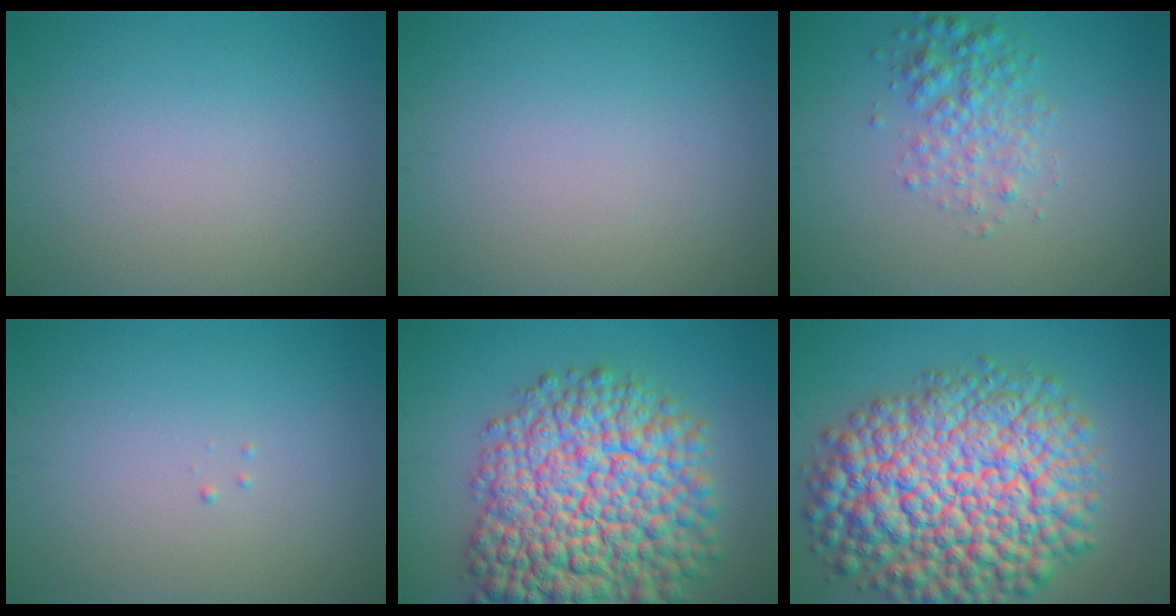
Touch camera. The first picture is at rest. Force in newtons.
{"total": 0.0}
{"total": 3.0, "press": 3.0, "slide": 0.1}
{"total": 0.0}
{"total": 15.3, "press": 15.3, "slide": 0.7}
{"total": 15.5, "press": 15.5, "slide": 0.6}